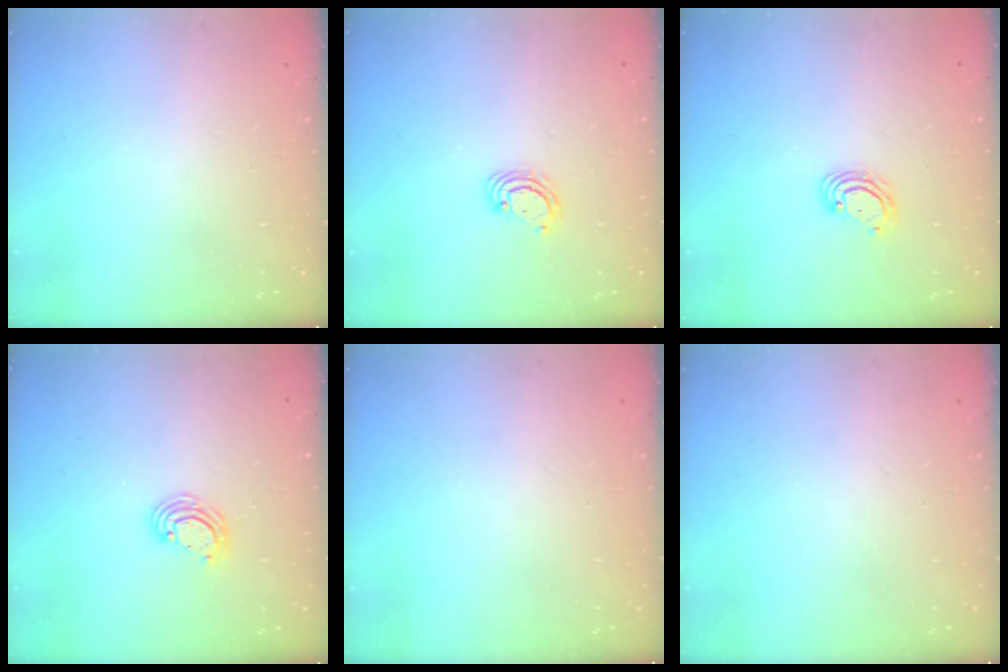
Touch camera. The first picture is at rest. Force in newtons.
{"total": 2.8, "press": 2.8, "slide": 0.3}
{"total": 4.9, "press": 4.9, "slide": 0.4}
{"total": 4.8, "press": 4.8, "slide": 0.2}
{"total": 0.0}
{"total": 0.0}